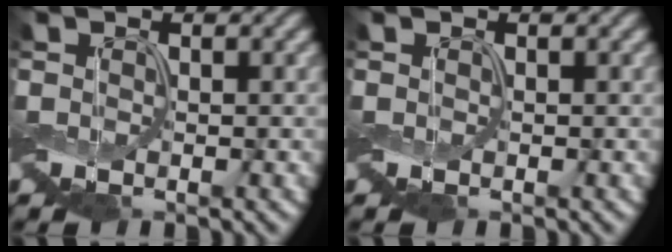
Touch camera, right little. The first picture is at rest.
{"total": 0.0}